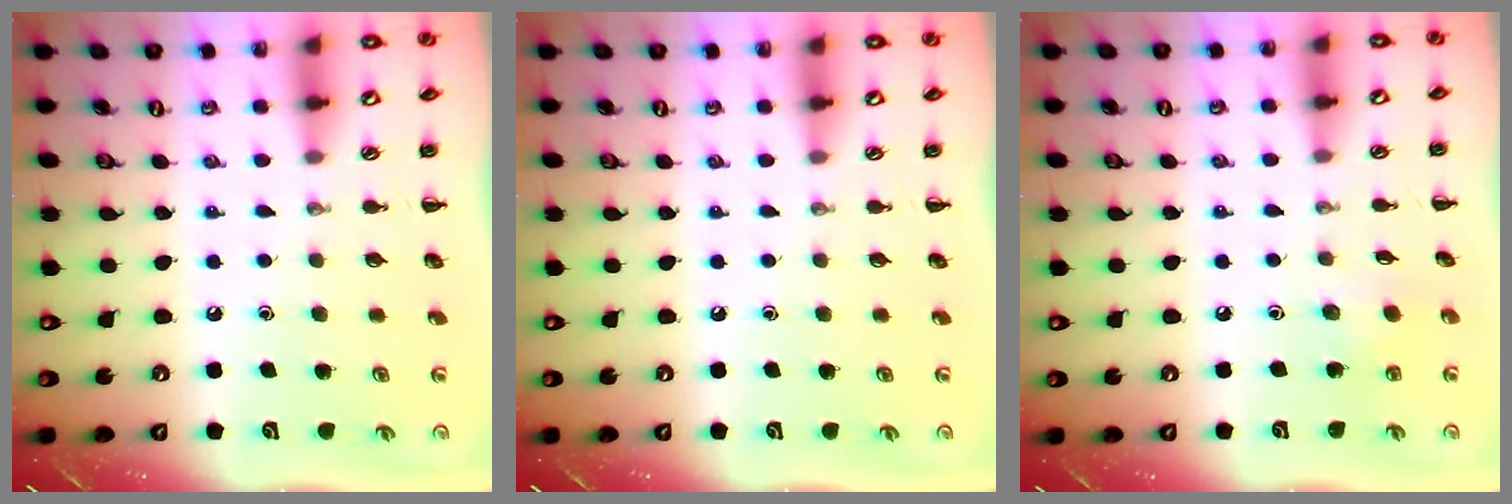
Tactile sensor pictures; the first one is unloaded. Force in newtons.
{"total": 0.0}
{"total": 2.8, "press": 2.8, "slide": 0.7}